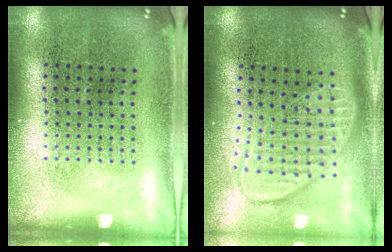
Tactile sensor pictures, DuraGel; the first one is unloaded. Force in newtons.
{"total": 1.9, "press": 1.5, "slide": 1.1}